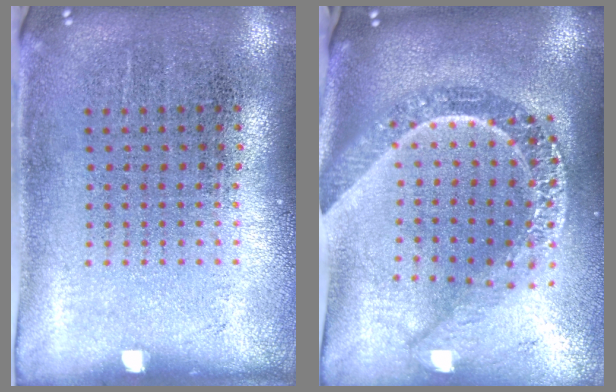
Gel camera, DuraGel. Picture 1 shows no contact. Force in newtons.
{"total": 2.7, "press": 2.2, "slide": 1.7}